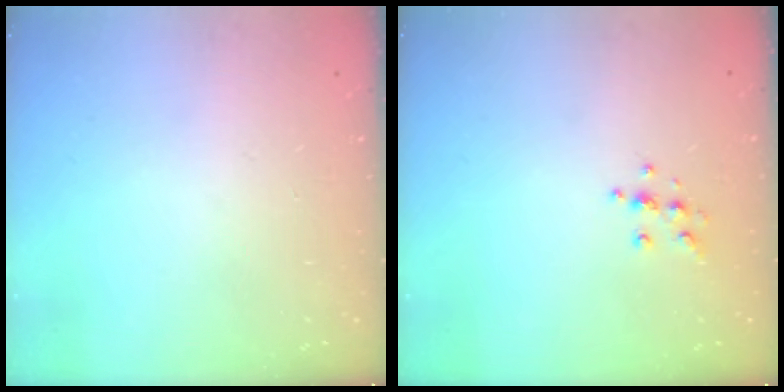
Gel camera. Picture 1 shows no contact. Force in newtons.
{"total": 6.4, "press": 6.3, "slide": 1.2}